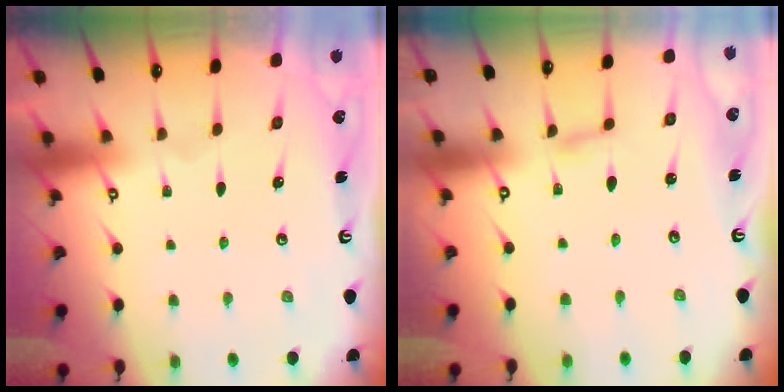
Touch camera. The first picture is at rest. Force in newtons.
{"total": 1.6, "press": 1.6, "slide": 0.2}